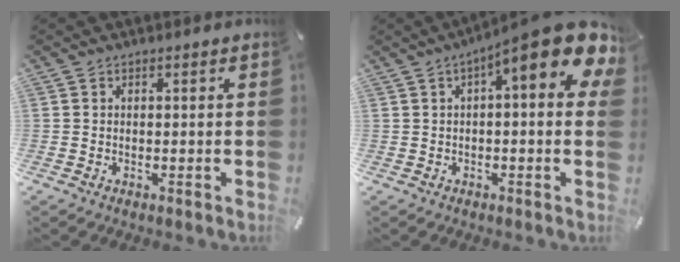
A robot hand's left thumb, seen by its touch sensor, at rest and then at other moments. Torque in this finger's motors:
{"motor_torque": [0.52, 1.73, 2.20, -0.57, 0.44]}